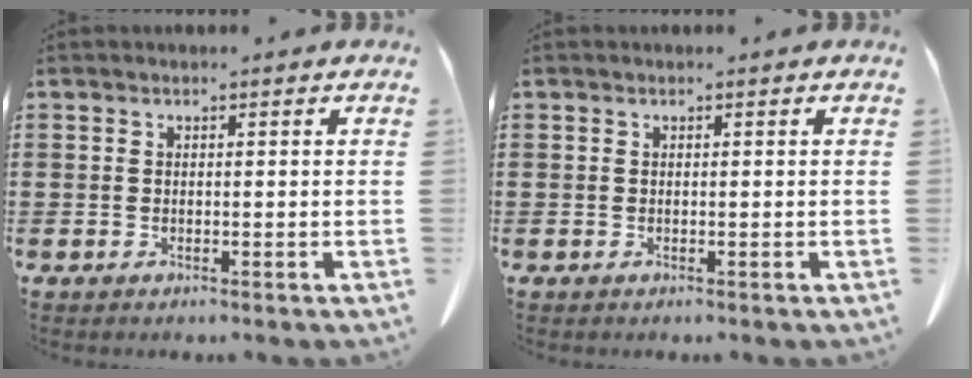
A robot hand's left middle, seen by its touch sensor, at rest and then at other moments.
{"total": 0.0}